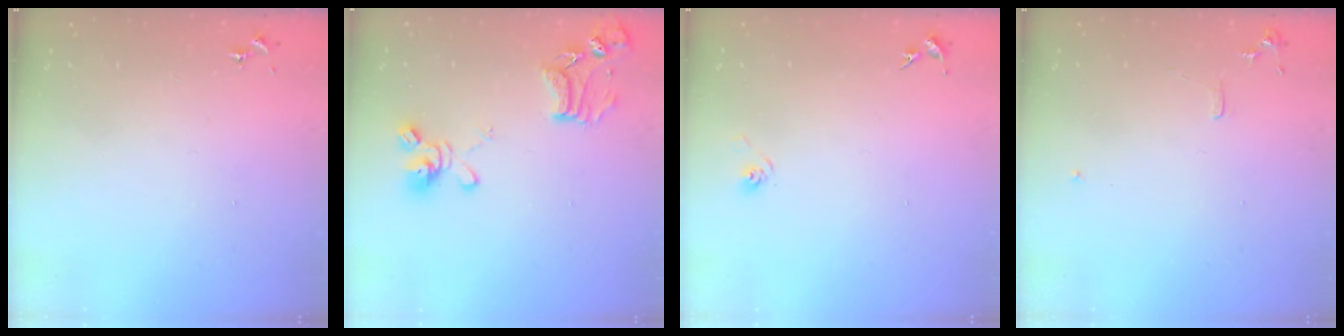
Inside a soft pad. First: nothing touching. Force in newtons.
{"total": 14.6, "press": 14.6, "slide": 1.4}
{"total": 2.9, "press": 2.6, "slide": 1.4}
{"total": 6.0, "press": 6.0, "slide": 0.7}